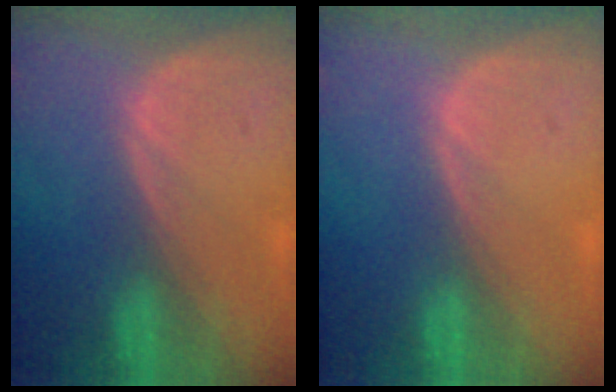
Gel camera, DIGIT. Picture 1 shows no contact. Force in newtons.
{"total": 0.0}